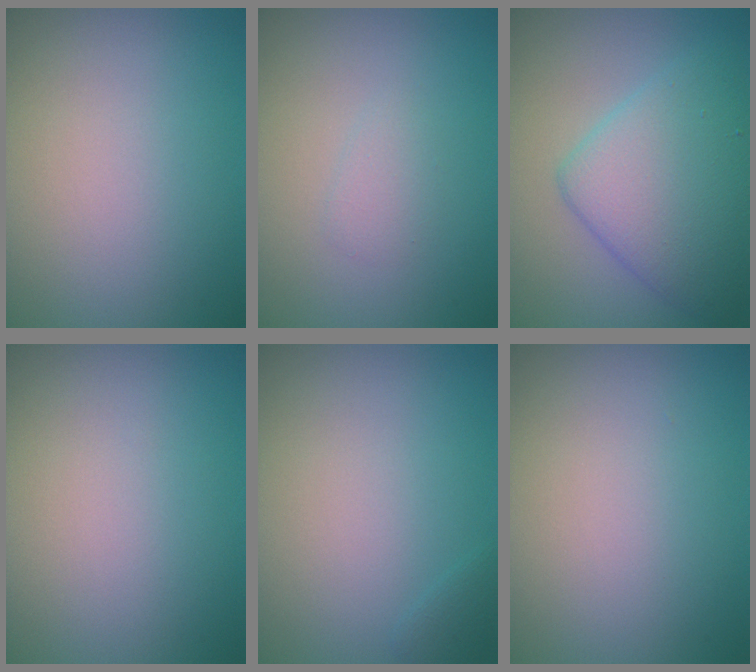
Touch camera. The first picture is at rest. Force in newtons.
{"total": 1.0, "press": 1.0, "slide": 0.1}
{"total": 6.4, "press": 6.4, "slide": 0.3}
{"total": 0.0}
{"total": 0.7, "press": 0.7, "slide": 0.1}
{"total": 0.0}